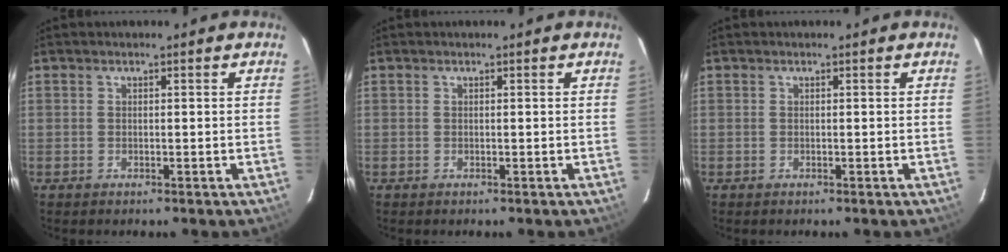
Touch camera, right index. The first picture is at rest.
{"total": 0.0}
{"total": 0.0}